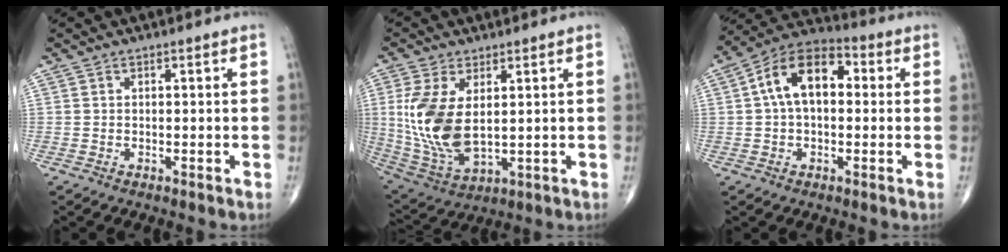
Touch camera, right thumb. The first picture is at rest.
{"total": 13.9, "force": [2.0, 7.4, 11.5], "torque": [-0.241, -0.014, 0.056]}
{"total": 12.6, "force": [1.8, 7.5, 9.9], "torque": [-0.159, 0.038, 0.016]}